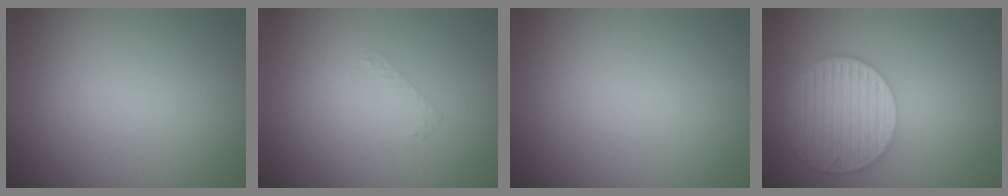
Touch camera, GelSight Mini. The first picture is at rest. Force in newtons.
{"total": 0.6, "press": 0.4, "slide": 0.5}
{"total": 0.0}
{"total": 6.1, "press": 4.5, "slide": 4.0}